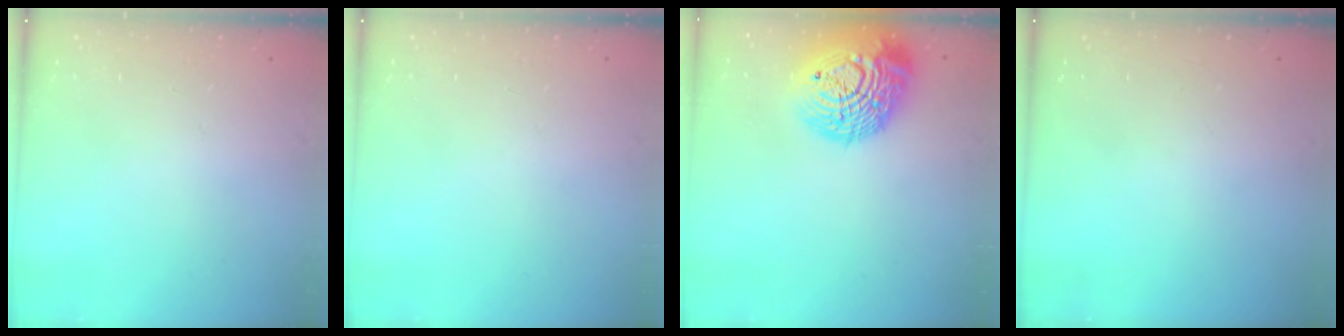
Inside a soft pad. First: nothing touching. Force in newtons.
{"total": 0.0}
{"total": 22.1, "press": 22.0, "slide": 2.0}
{"total": 0.0}